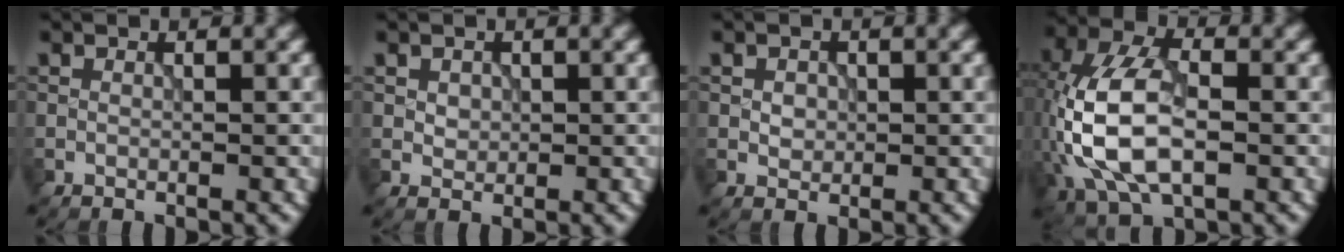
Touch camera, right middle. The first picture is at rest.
{"total": 1.1, "force": [0.3, 1.0, 0.5], "torque": [-0.007, -0.003, 0.009]}
{"total": 1.3, "force": [0.2, 1.1, 0.7], "torque": [-0.012, -0.001, 0.003]}
{"total": 10.0, "force": [-1.5, 5.8, 8.1], "torque": [-0.176, 0.010, -0.037]}